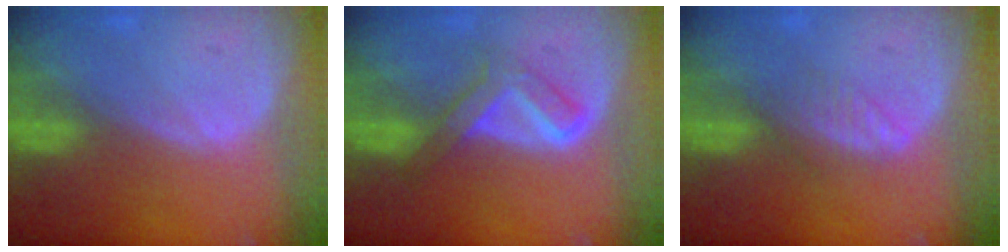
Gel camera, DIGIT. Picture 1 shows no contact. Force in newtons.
{"total": 5.1, "press": 5.0, "slide": 0.7}
{"total": 2.7, "press": 2.7, "slide": 0.2}